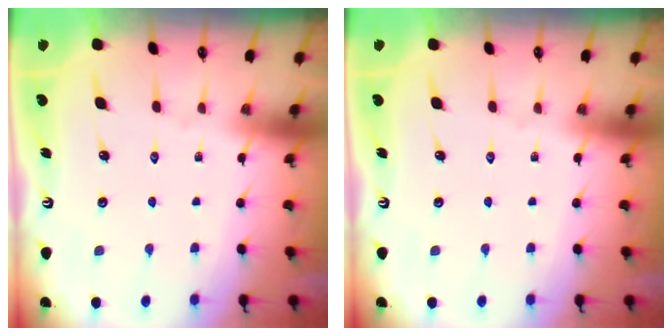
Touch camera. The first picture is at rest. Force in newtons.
{"total": 0.0}